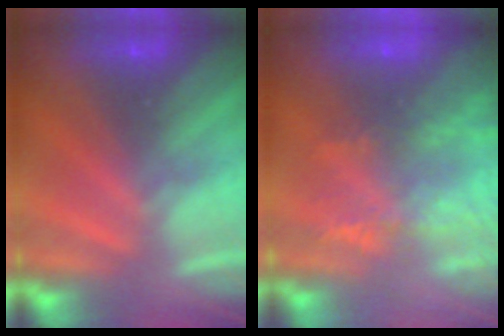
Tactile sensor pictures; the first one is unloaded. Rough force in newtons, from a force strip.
{"total": 5.7}